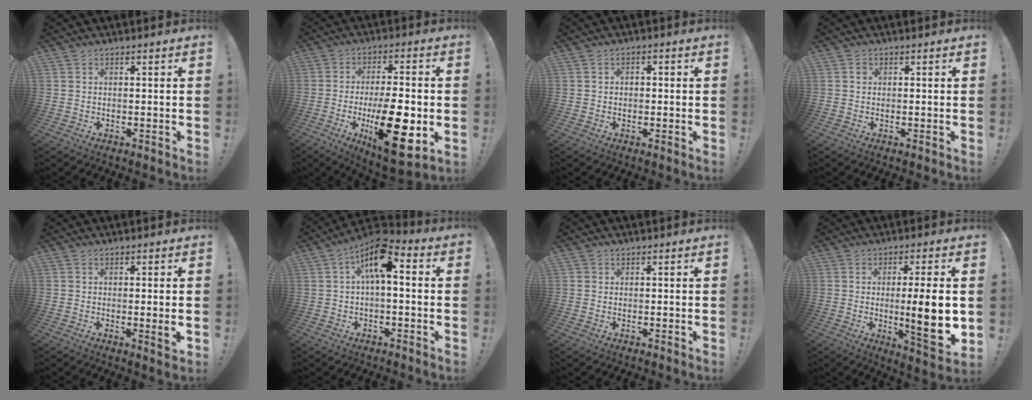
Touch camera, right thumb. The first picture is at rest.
{"total": 19.1, "force": [-4.8, 6.5, 17.3], "torque": [-0.279, 0.011, -0.066]}
{"total": 1.8, "force": [-0.9, 1.4, 0.8], "torque": [-0.018, 0.009, -0.017]}
{"total": 0.9, "force": [0.0, 0.8, 0.2], "torque": [0.002, 0.001, -0.001]}
{"total": 3.0, "force": [-0.2, -0.1, 3.0], "torque": [-0.038, -0.012, -0.004]}
{"total": 10.6, "force": [3.0, 4.4, 9.2], "torque": [-0.147, -0.005, 0.053]}
{"total": 0.6, "force": [0.2, 0.5, 0.1], "torque": [-0.003, 0.002, 0.005]}
{"total": 13.5, "force": [-0.9, 2.2, 13.3], "torque": [-0.192, -0.017, -0.016]}